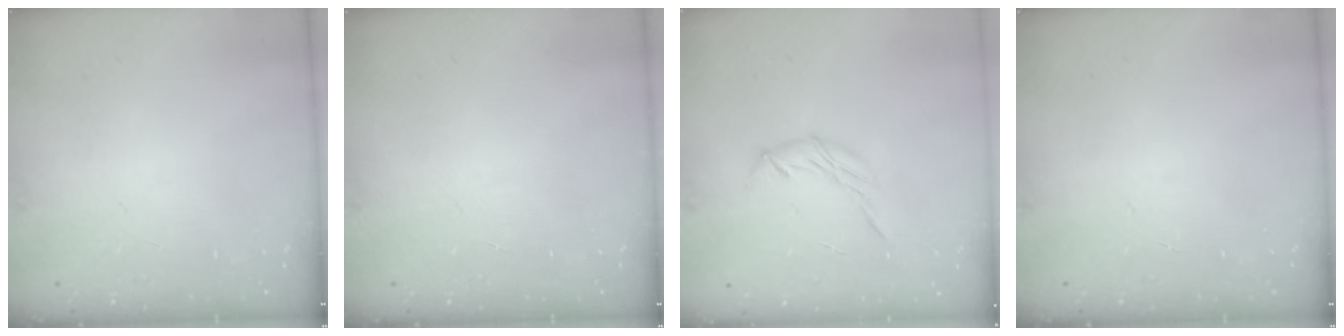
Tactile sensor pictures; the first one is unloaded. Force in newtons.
{"total": 0.0}
{"total": 6.5, "press": 6.5, "slide": 0.4}
{"total": 0.0}